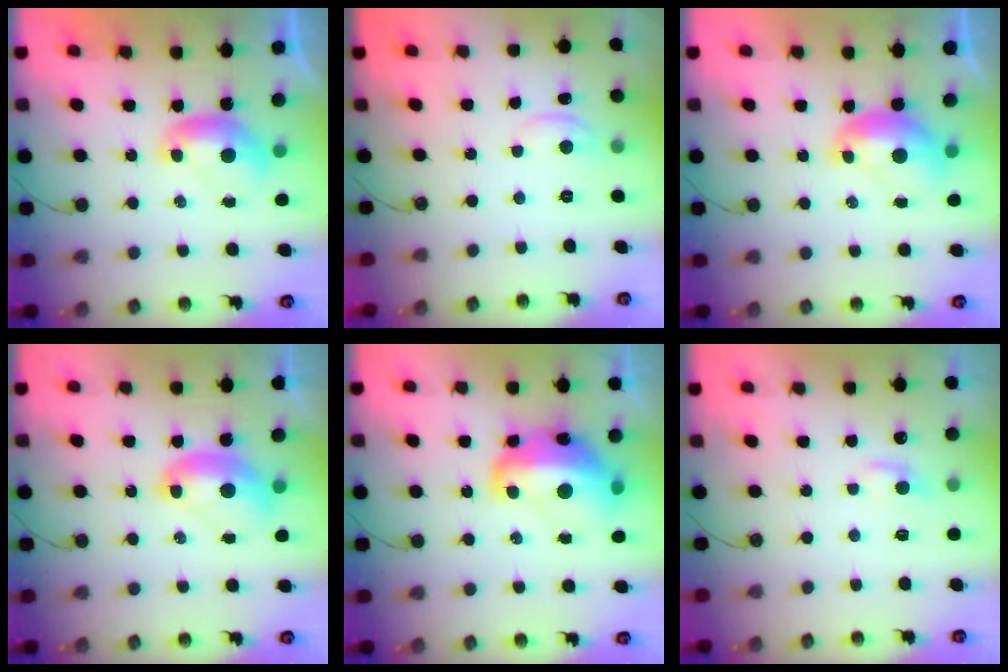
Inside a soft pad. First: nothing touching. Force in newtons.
{"total": 0.9, "press": 0.8, "slide": 0.4}
{"total": 1.7, "press": 1.7, "slide": 0.4}
{"total": 3.2, "press": 3.2, "slide": 0.2}
{"total": 11.5, "press": 11.4, "slide": 1.7}
{"total": 1.4, "press": 1.4, "slide": 0.5}